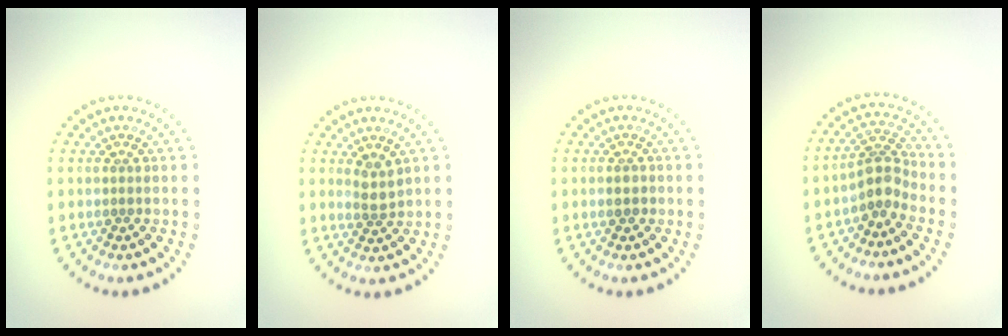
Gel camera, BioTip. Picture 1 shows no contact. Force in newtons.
{"total": 1.7, "press": 1.4, "slide": 1.0}
{"total": 1.1, "press": 1.1, "slide": 0.3}
{"total": 2.9, "press": 2.2, "slide": 1.9}